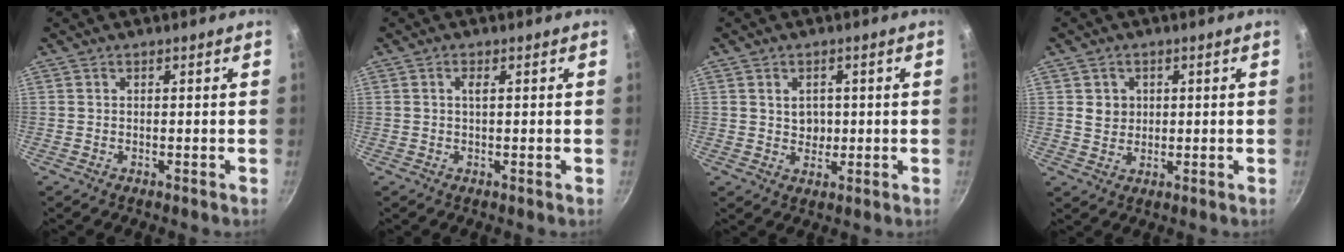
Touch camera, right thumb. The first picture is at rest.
{"total": 1.2, "force": [0.2, 0.2, 1.2], "torque": [-0.026, 0.001, 0.003]}
{"total": 3.6, "force": [0.5, 3.0, 1.9], "torque": [-0.015, -0.006, 0.008]}
{"total": 3.6, "force": [0.7, 3.2, 1.3], "torque": [-0.005, 0.003, 0.015]}